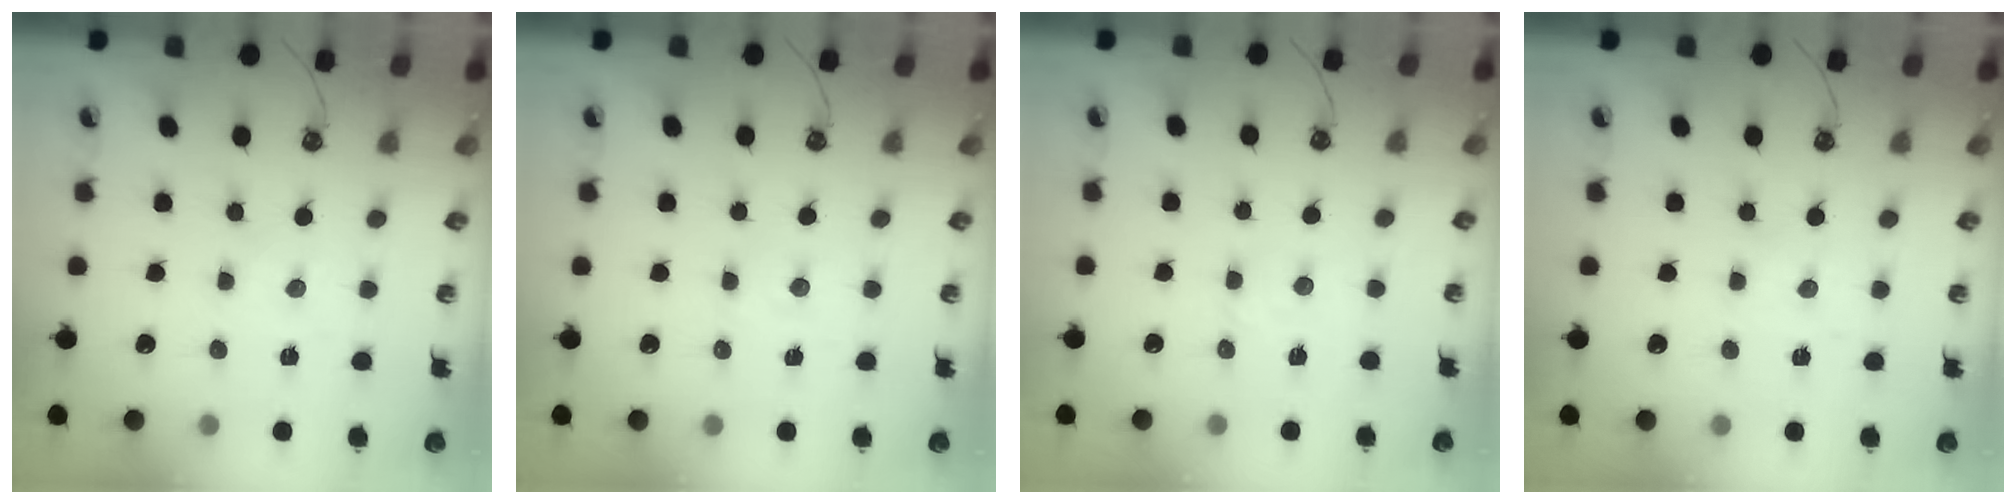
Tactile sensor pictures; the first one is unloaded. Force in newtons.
{"total": 1.6, "press": 1.6, "slide": 0.2}
{"total": 1.8, "press": 1.8, "slide": 0.3}
{"total": 0.8, "press": 0.8, "slide": 0.2}